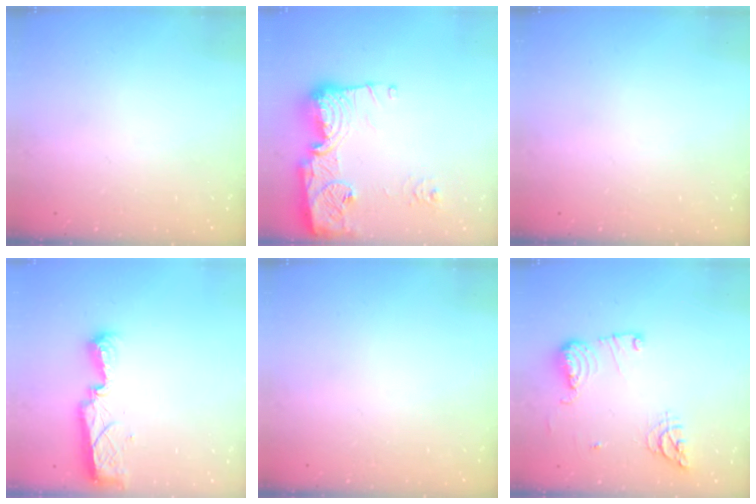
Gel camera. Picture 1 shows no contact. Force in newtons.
{"total": 18.9, "press": 18.8, "slide": 1.7}
{"total": 0.0}
{"total": 7.9, "press": 7.9, "slide": 0.9}
{"total": 0.0}
{"total": 12.4, "press": 12.2, "slide": 2.3}